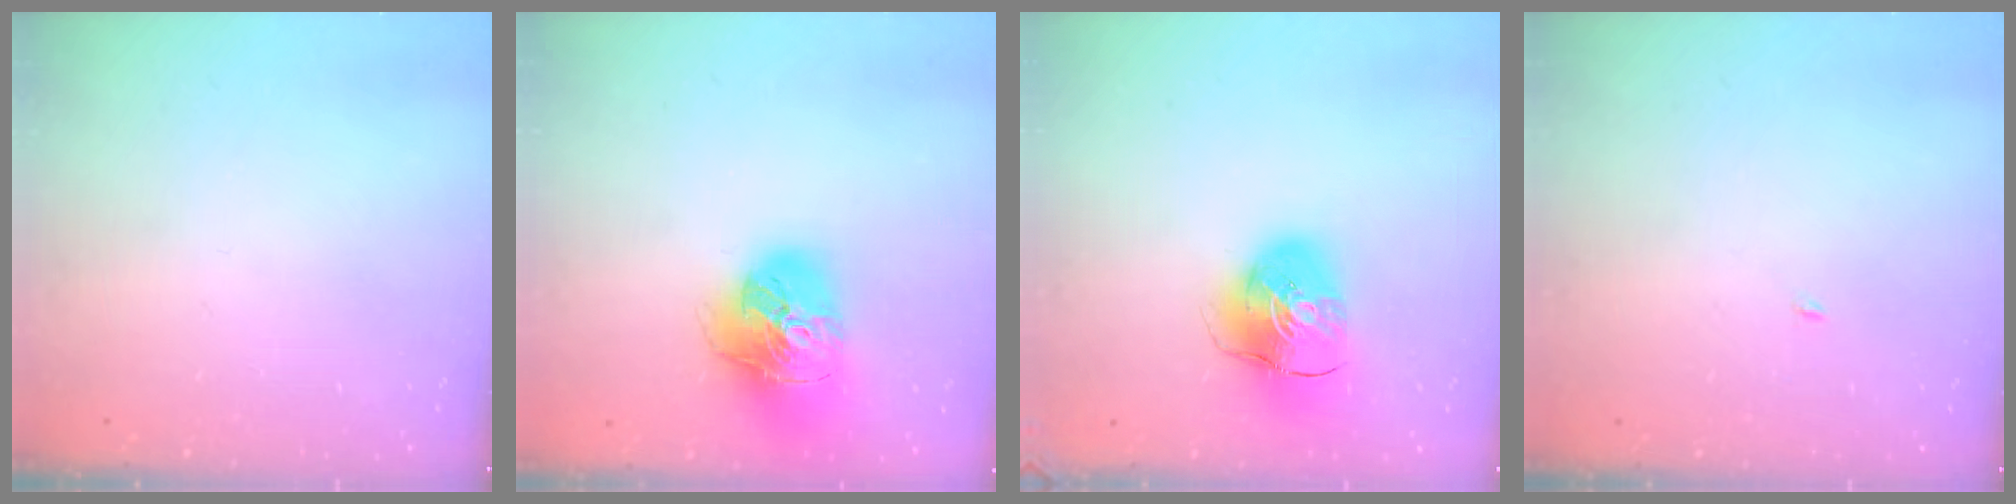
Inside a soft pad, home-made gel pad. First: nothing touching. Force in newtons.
{"total": 20.5, "press": 20.4, "slide": 2.4}
{"total": 12.6, "press": 12.5, "slide": 1.6}
{"total": 1.9, "press": 1.9, "slide": 0.2}